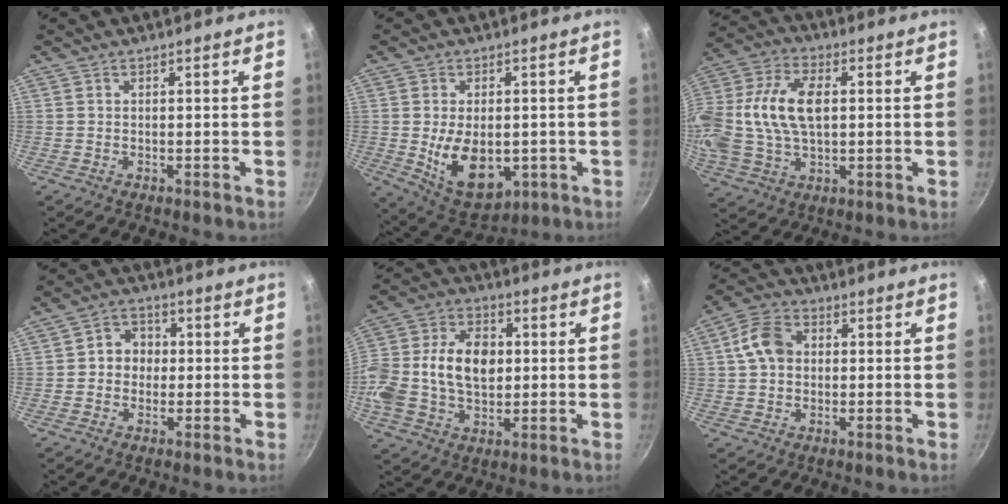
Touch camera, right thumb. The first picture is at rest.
{"total": 12.6, "force": [-1.7, 7.9, 9.7], "torque": [-0.131, -0.012, -0.005]}
{"total": 18.6, "force": [2.0, 11.3, 14.6], "torque": [-0.308, 0.023, 0.029]}
{"total": 5.4, "force": [0.0, 4.8, 2.5], "torque": [-0.005, 0.011, -0.009]}
{"total": 18.7, "force": [0.8, 13.1, 13.3], "torque": [-0.251, 0.030, 0.005]}
{"total": 7.8, "force": [0.9, 5.9, 4.9], "torque": [-0.078, 0.019, 0.005]}